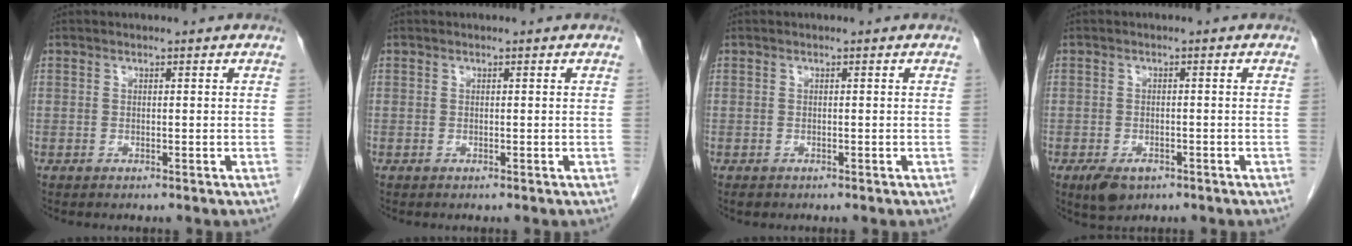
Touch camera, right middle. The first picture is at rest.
{"total": 0.0}
{"total": 0.6, "force": [-0.4, 0.3, 0.2], "torque": [-0.009, 0.000, -0.004]}
{"total": 3.8, "force": [-2.2, 2.0, 2.4], "torque": [-0.048, -0.005, -0.028]}